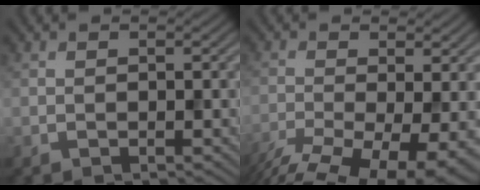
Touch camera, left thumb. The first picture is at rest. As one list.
[{"total": 11.9, "force": [-6.6, 4.3, 8.9], "torque": [-0.182, -0.038, -0.097]}]